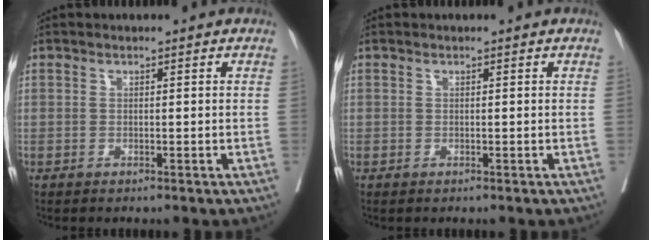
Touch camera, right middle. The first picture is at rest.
{"total": 0.0}